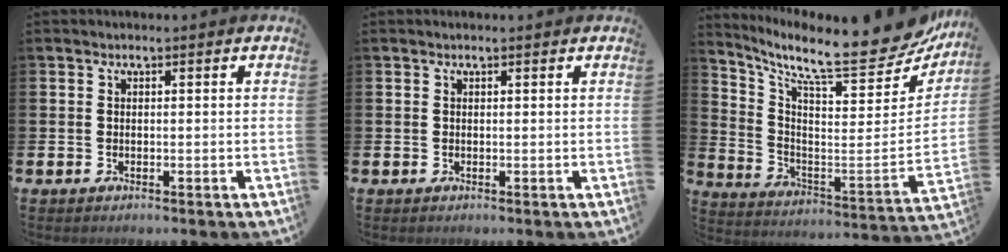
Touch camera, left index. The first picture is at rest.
{"total": 0.0}
{"total": 11.1, "force": [9.5, 2.2, 5.2], "torque": [-0.116, -0.085, 0.153]}